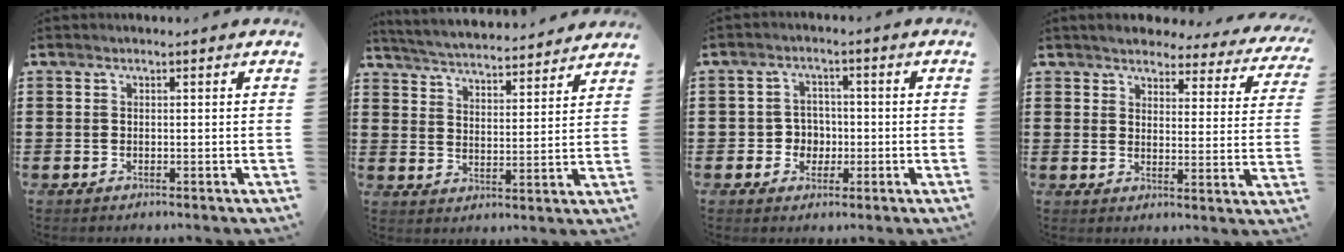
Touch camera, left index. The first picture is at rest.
{"total": 3.9, "force": [3.8, -0.6, 0.1], "torque": [-0.026, -0.036, 0.060]}
{"total": 3.7, "force": [-0.8, 3.4, 1.1], "torque": [-0.034, 0.005, -0.020]}
{"total": 4.0, "force": [3.9, 0.4, 0.8], "torque": [-0.038, -0.023, 0.066]}